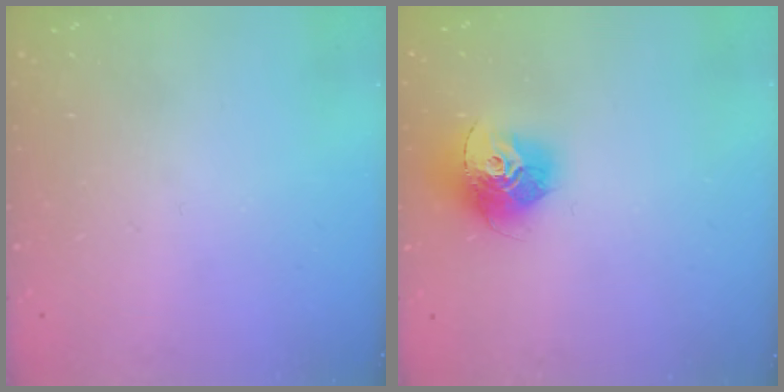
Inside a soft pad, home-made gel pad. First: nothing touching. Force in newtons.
{"total": 14.4, "press": 14.3, "slide": 1.3}